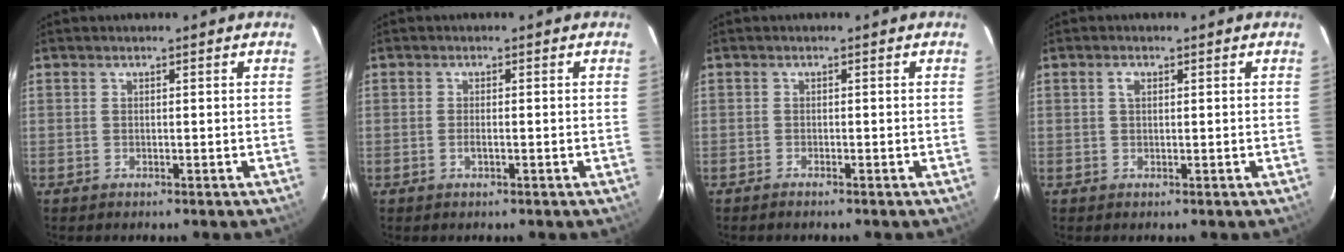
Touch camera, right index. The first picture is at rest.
{"total": 1.2, "force": [-0.5, 0.2, 1.1], "torque": [-0.022, -0.001, -0.009]}
{"total": 0.7, "force": [-0.7, 0.0, 0.3], "torque": [-0.007, -0.001, -0.014]}
{"total": 1.3, "force": [0.4, 0.8, 0.9], "torque": [-0.018, 0.005, 0.006]}